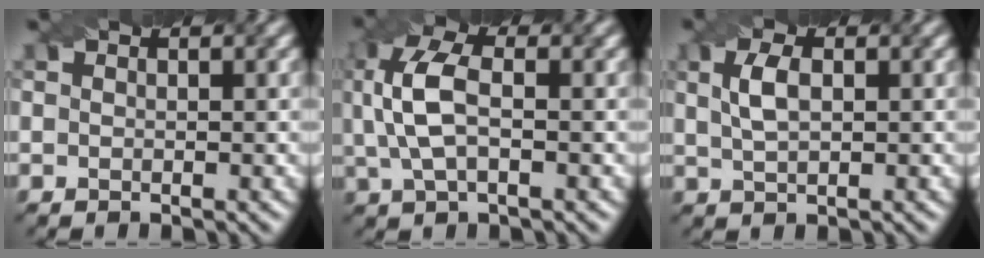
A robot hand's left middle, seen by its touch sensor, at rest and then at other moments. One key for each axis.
{"total": 5.9, "fx": 0.7, "fy": 2.9, "fz": 5.0, "tx": -0.124, "ty": 0.009, "tz": 0.011}
{"total": 2.8, "fx": 0.7, "fy": 1.4, "fz": 2.3, "tx": -0.054, "ty": 0.004, "tz": 0.016}